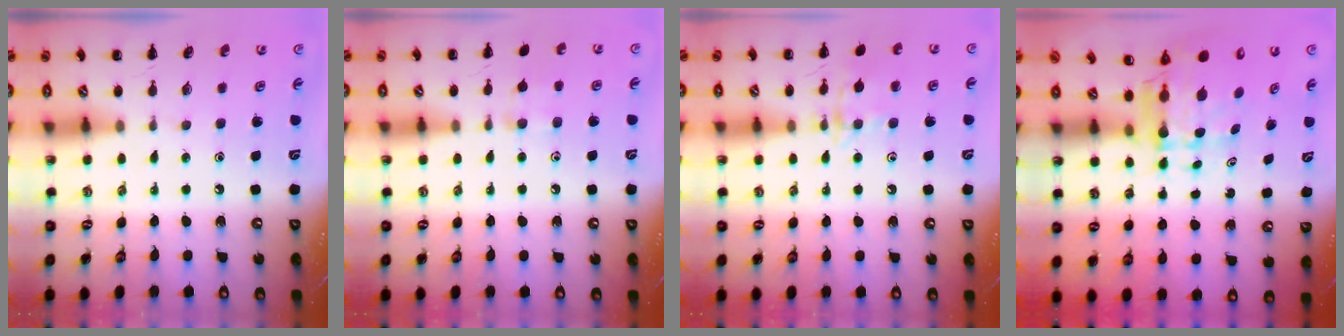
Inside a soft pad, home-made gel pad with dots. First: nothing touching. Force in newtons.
{"total": 7.2, "press": 6.9, "slide": 2.1}
{"total": 11.9, "press": 11.9, "slide": 1.0}
{"total": 6.1, "press": 5.8, "slide": 1.8}